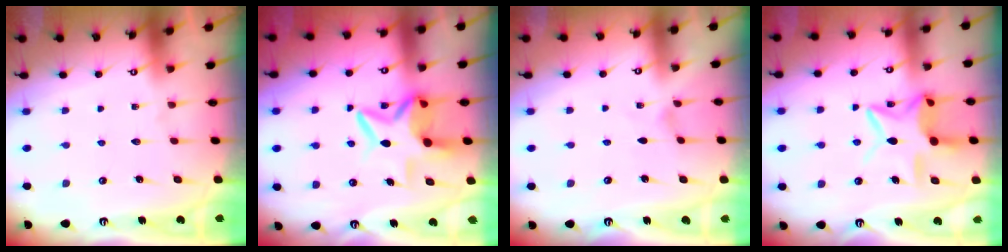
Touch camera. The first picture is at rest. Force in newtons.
{"total": 9.6, "press": 9.5, "slide": 1.6}
{"total": 0.0}
{"total": 12.2, "press": 12.2, "slide": 1.1}